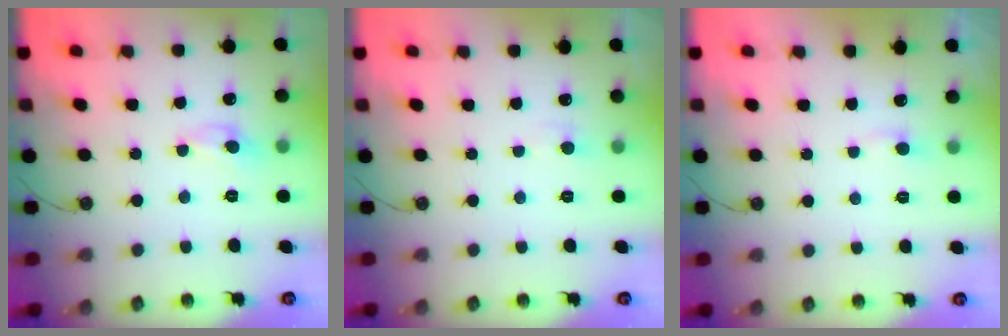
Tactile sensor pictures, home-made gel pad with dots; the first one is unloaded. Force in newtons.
{"total": 0.6, "press": 0.5, "slide": 0.4}
{"total": 0.7, "press": 0.6, "slide": 0.5}